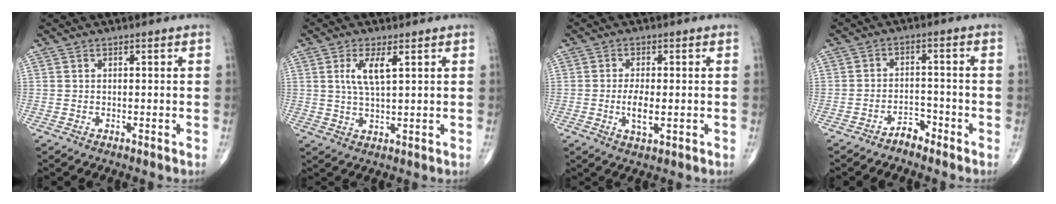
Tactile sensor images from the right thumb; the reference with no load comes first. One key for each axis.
{"total": 5.2, "fx": 1.8, "fy": 1.4, "fz": 4.7, "tx": -0.100, "ty": -0.008, "tz": 0.041}
{"total": 4.6, "fx": -0.7, "fy": 1.8, "fz": 4.2, "tx": -0.083, "ty": -0.008, "tz": -0.013}
{"total": 3.0, "fx": -2.7, "fy": 1.2, "fz": 0.9, "tx": -0.008, "ty": 0.021, "tz": -0.047}